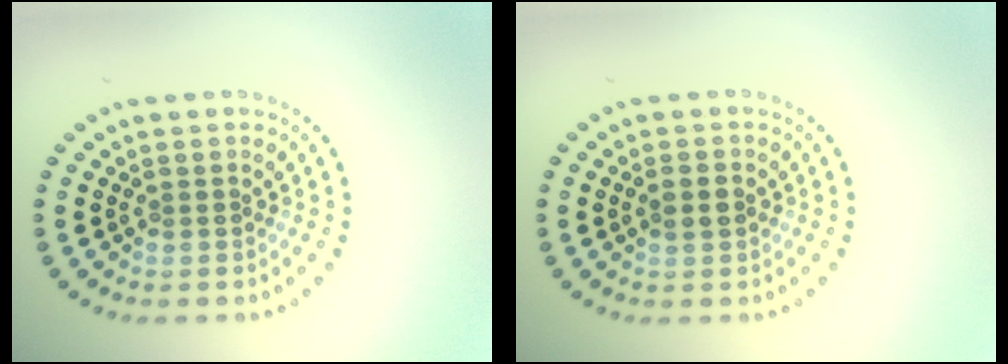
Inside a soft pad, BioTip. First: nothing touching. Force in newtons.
{"total": 1.5, "press": 1.5, "slide": 0.2}